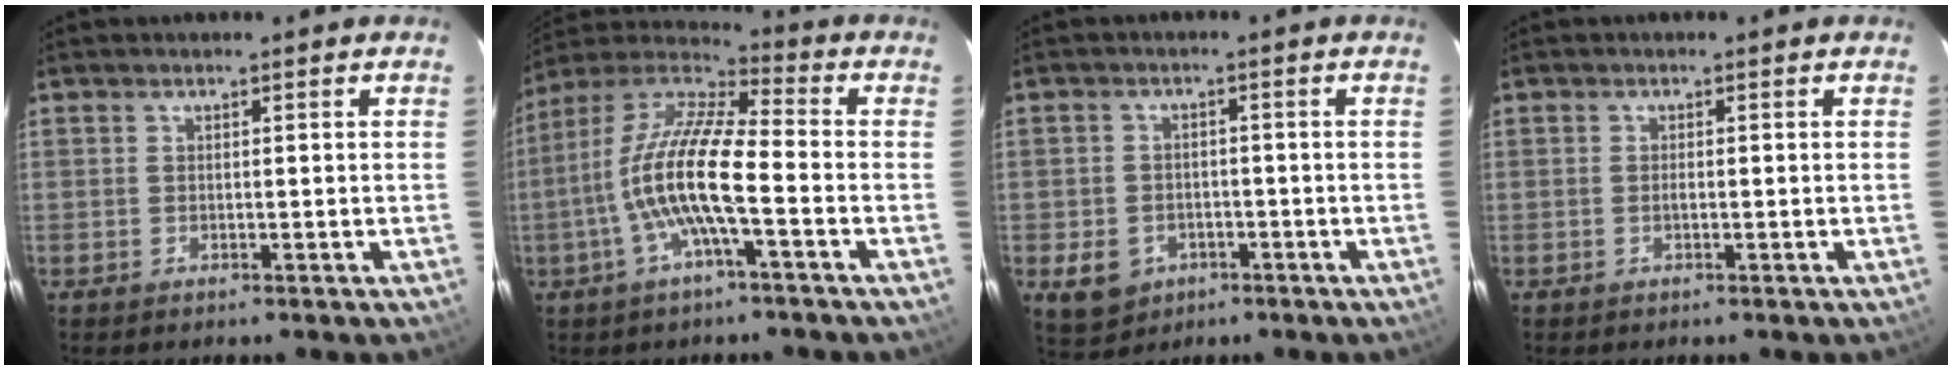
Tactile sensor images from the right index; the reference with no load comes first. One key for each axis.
{"total": 14.0, "fx": -3.8, "fy": 2.4, "fz": 13.2, "tx": -0.250, "ty": 0.000, "tz": -0.078}
{"total": 7.0, "fx": -3.0, "fy": 5.6, "fz": 2.9, "tx": -0.078, "ty": 0.005, "tz": -0.034}
{"total": 0.6, "fx": -0.3, "fy": 0.2, "fz": 0.5, "tx": -0.010, "ty": -0.001, "tz": -0.004}